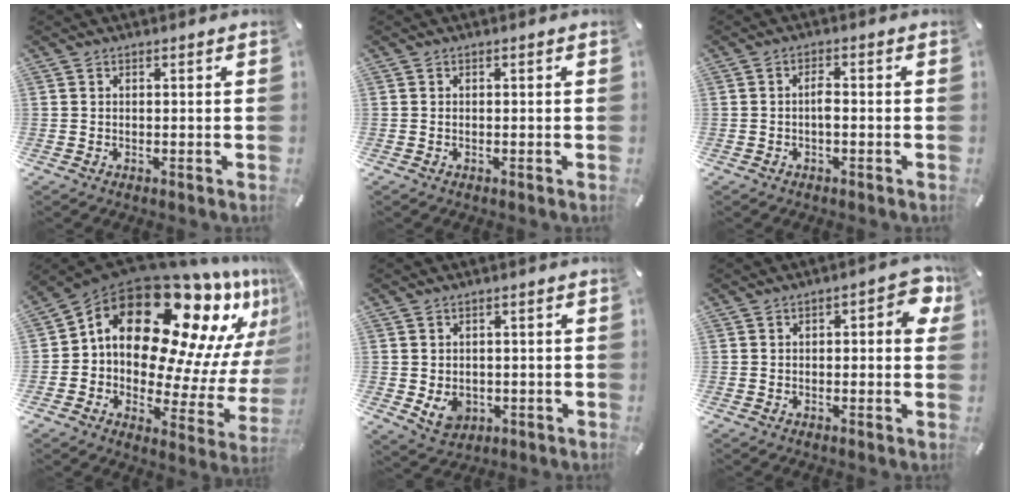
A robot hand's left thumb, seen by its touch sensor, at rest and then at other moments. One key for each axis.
{"total": 0.6, "fx": -0.2, "fy": 0.3, "fz": 0.4, "tx": -0.010, "ty": -0.001, "tz": -0.004}
{"total": 2.6, "fx": -0.5, "fy": 1.0, "fz": 2.4, "tx": -0.046, "ty": 0.005, "tz": -0.011}
{"total": 23.4, "fx": 12.1, "fy": 13.0, "fz": 15.2, "tx": -0.224, "ty": -0.116, "tz": 0.208}
{"total": 5.6, "fx": -0.9, "fy": 4.8, "fz": 2.8, "tx": -0.036, "ty": -0.001, "tz": -0.017}
{"total": 6.7, "fx": 0.9, "fy": 3.1, "fz": 5.8, "tx": -0.067, "ty": 0.001, "tz": 0.008}